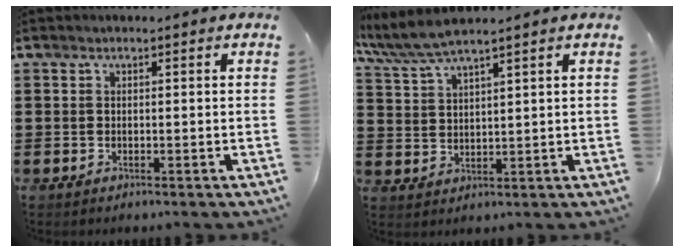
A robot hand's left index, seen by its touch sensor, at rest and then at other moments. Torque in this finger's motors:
{"motor_torque": [-0.10, -0.84, 0.16, 0.14]}